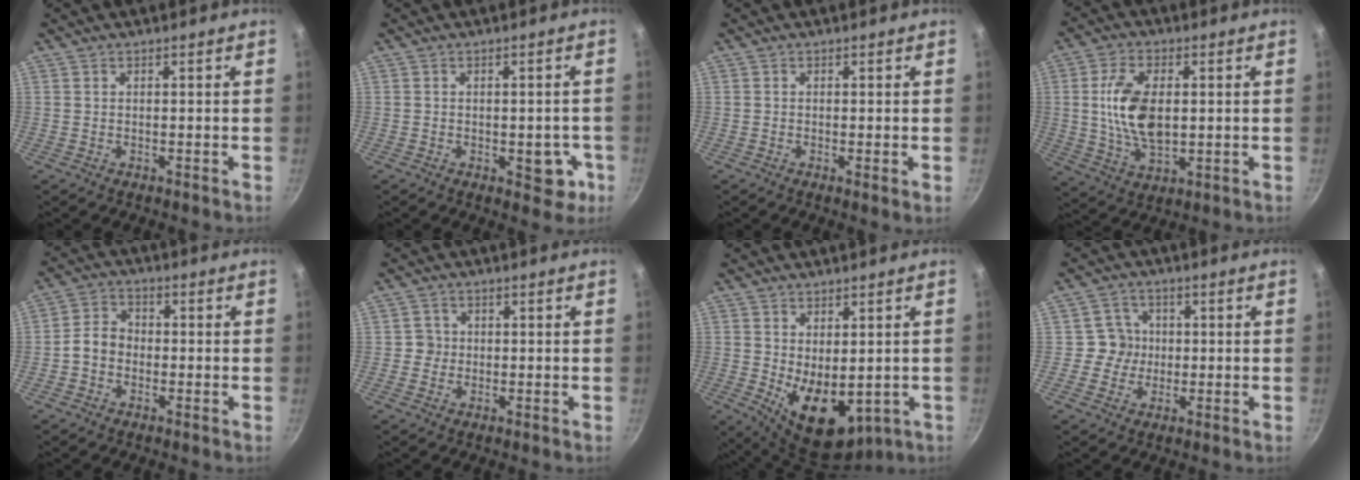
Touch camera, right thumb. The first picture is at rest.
{"total": 5.6, "force": [-1.9, 3.1, 4.2], "torque": [-0.024, 0.011, -0.018]}
{"total": 1.7, "force": [-0.3, 0.2, 1.6], "torque": [-0.036, -0.007, -0.007]}
{"total": 12.3, "force": [1.1, 6.7, 10.3], "torque": [-0.195, -0.007, 0.026]}
{"total": 5.6, "force": [-1.4, 4.5, 3.1], "torque": [-0.044, 0.022, -0.036]}
{"total": 2.3, "force": [-0.2, 2.3, 0.3], "torque": [0.012, 0.009, -0.009]}
{"total": 13.3, "force": [-2.5, 7.5, 10.7], "torque": [-0.153, -0.014, -0.007]}
{"total": 4.9, "force": [-0.3, 4.9, 0.7], "torque": [0.024, 0.013, -0.012]}